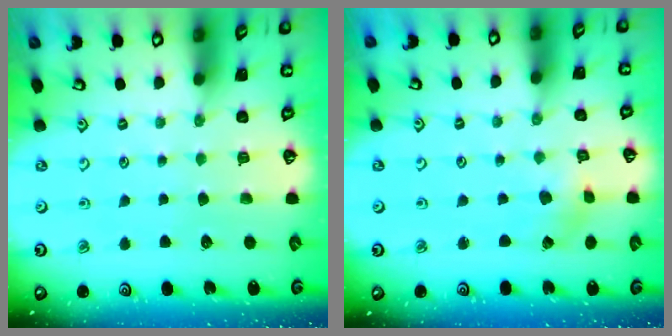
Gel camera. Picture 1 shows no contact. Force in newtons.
{"total": 1.1, "press": 1.1, "slide": 0.3}